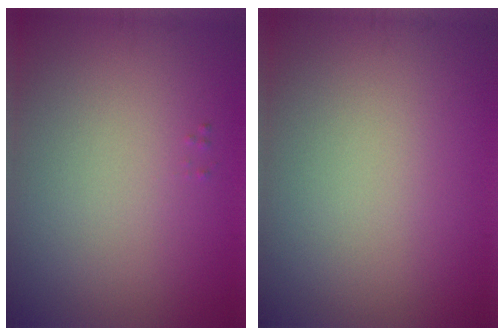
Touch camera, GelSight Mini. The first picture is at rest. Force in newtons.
{"total": 0.0}